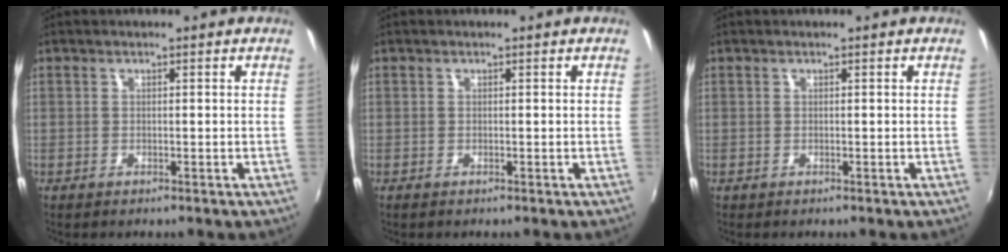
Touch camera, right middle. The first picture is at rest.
{"total": 0.0}
{"total": 0.0}